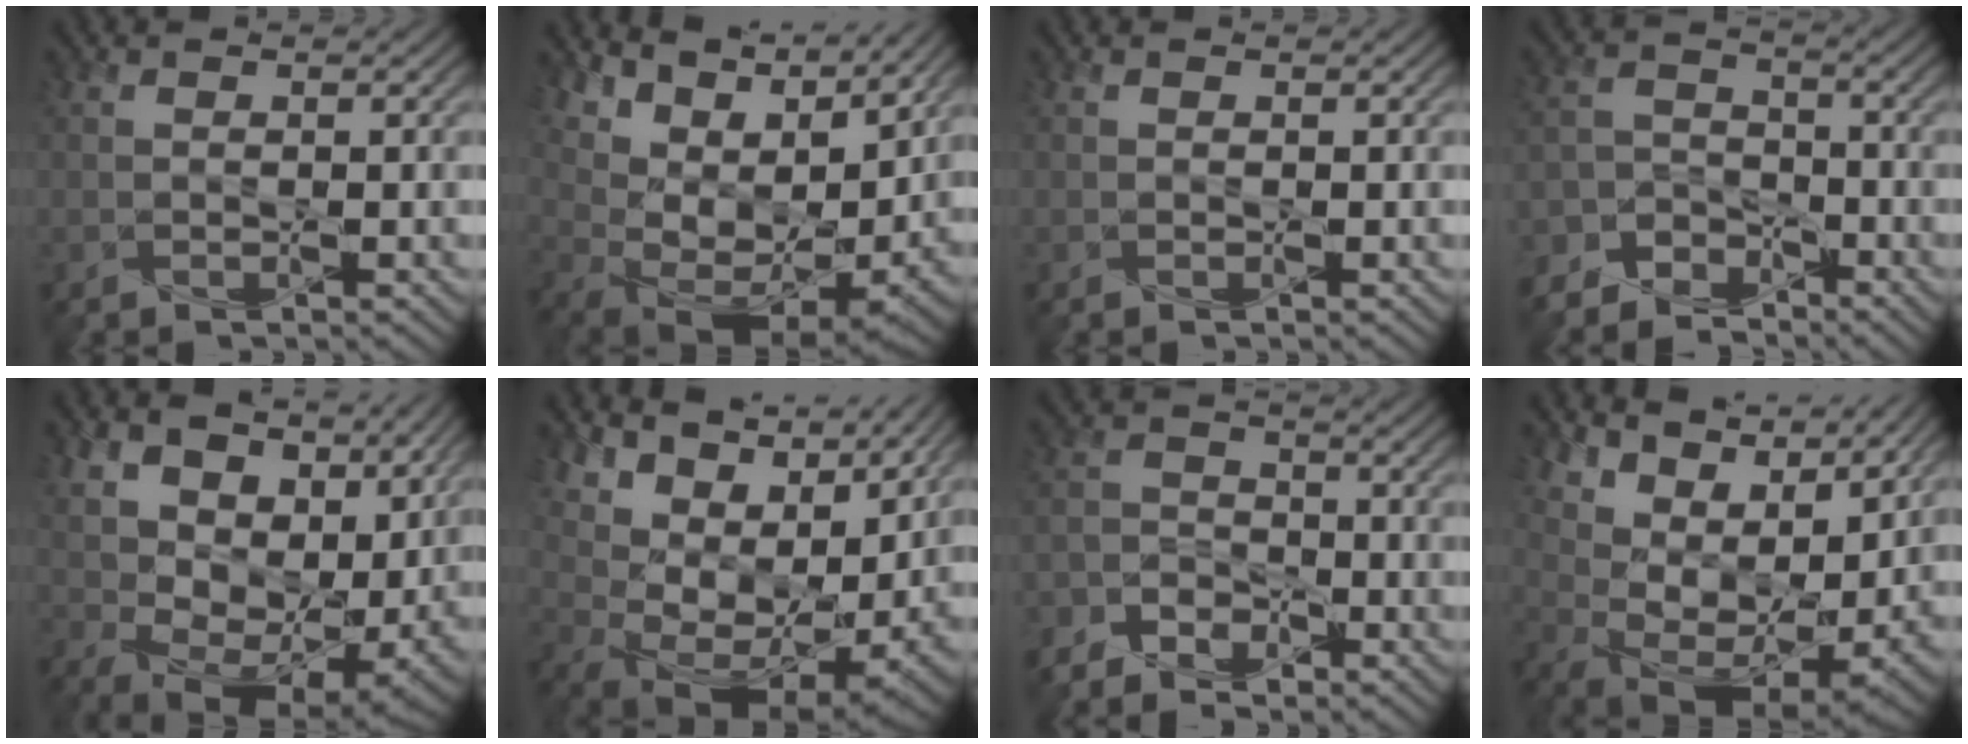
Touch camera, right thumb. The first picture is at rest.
{"total": 15.7, "force": [8.9, 8.0, 10.2], "torque": [-0.207, 0.033, 0.163]}
{"total": 0.0}
{"total": 6.1, "force": [-5.3, 3.0, 0.6], "torque": [-0.011, -0.005, -0.117]}
{"total": 17.0, "force": [6.1, 11.6, 10.8], "torque": [-0.196, 0.012, 0.138]}
{"total": 17.4, "force": [6.7, 10.9, 11.8], "torque": [-0.212, 0.036, 0.154]}
{"total": 4.7, "force": [-4.0, 2.2, 0.9], "torque": [-0.019, 0.004, -0.092]}
{"total": 15.7, "force": [9.4, 7.9, 9.7], "torque": [-0.184, 0.038, 0.166]}